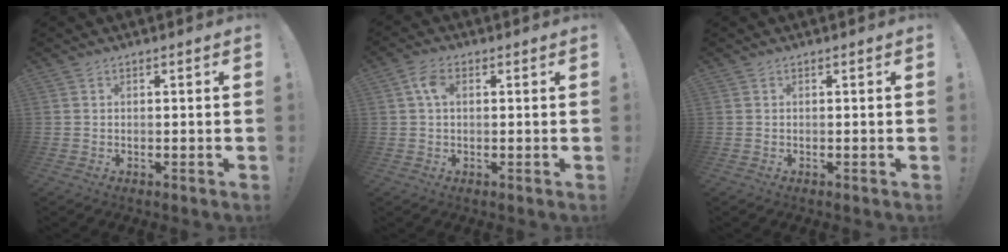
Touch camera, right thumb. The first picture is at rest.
{"total": 4.8, "force": [1.1, 2.8, 3.7], "torque": [-0.066, 0.008, 0.020]}
{"total": 0.0}